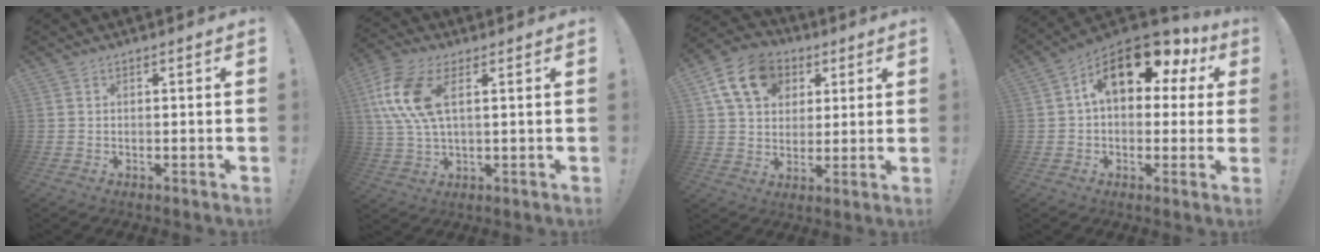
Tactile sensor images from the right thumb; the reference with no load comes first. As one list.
[{"total": 13.4, "force": [4.2, 6.3, 11.0], "torque": [-0.233, -0.009, 0.079]}, {"total": 15.3, "force": [6.2, 11.6, 7.8], "torque": [-0.122, -0.013, 0.122]}, {"total": 16.9, "force": [7.1, 8.9, 12.5], "torque": [-0.174, -0.034, 0.119]}]